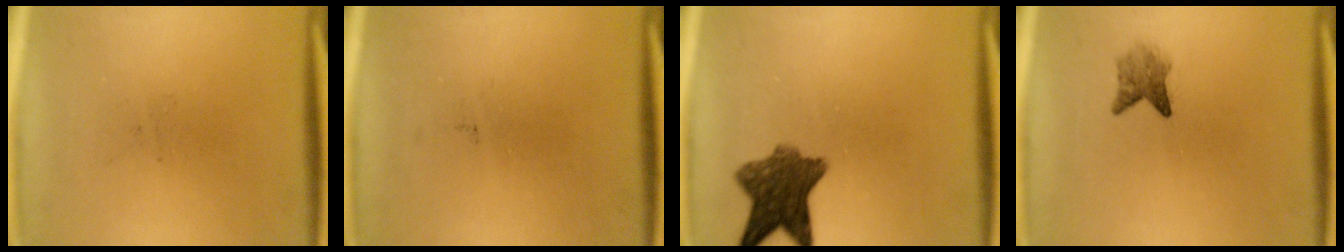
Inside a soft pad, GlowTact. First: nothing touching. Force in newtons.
{"total": 0.0}
{"total": 8.6}
{"total": 2.6}